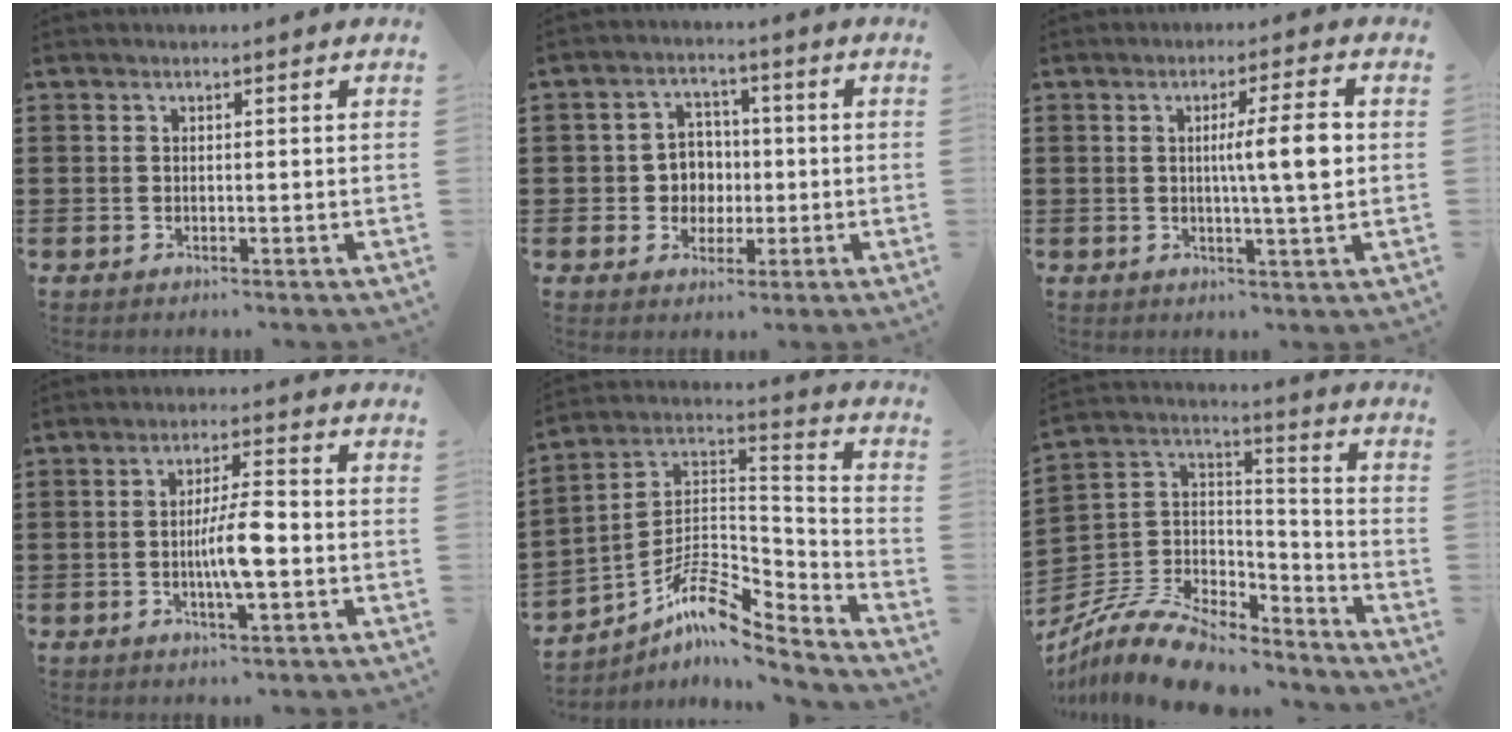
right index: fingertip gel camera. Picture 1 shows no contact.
{"total": 4.8, "force": [-0.4, 4.5, 1.4], "torque": [-0.045, 0.014, -0.010]}
{"total": 7.1, "force": [0.6, 0.3, 7.0], "torque": [-0.112, -0.009, 0.000]}
{"total": 6.4, "force": [-1.1, 1.2, 6.2], "torque": [-0.114, 0.001, -0.024]}
{"total": 8.3, "force": [-5.7, 2.9, 5.3], "torque": [-0.114, -0.011, -0.115]}
{"total": 10.6, "force": [-9.2, 3.5, 3.8], "torque": [-0.094, 0.018, -0.185]}